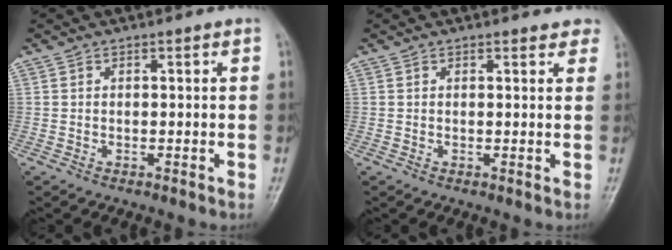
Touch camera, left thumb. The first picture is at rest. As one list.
[{"total": 2.3, "force": [2.0, 0.9, 0.7], "torque": [0.008, -0.006, 0.011]}]